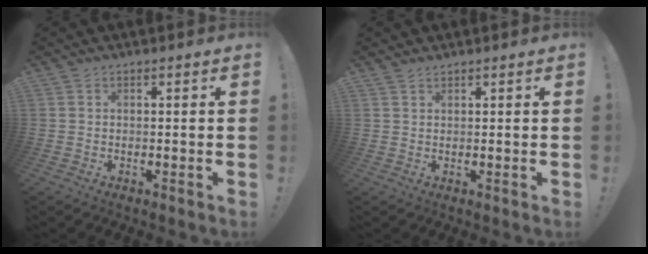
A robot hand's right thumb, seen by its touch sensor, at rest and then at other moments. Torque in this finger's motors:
{"motor_torque": [-0.12, -0.25, -0.01, -0.01, 0.04]}